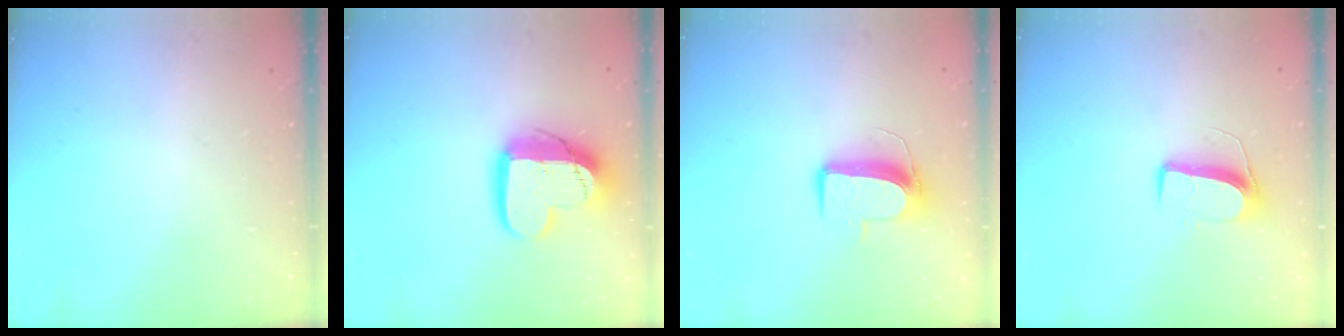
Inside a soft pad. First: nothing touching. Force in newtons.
{"total": 16.0, "press": 15.9, "slide": 1.5}
{"total": 10.1, "press": 10.1, "slide": 0.2}
{"total": 8.6, "press": 8.5, "slide": 0.4}